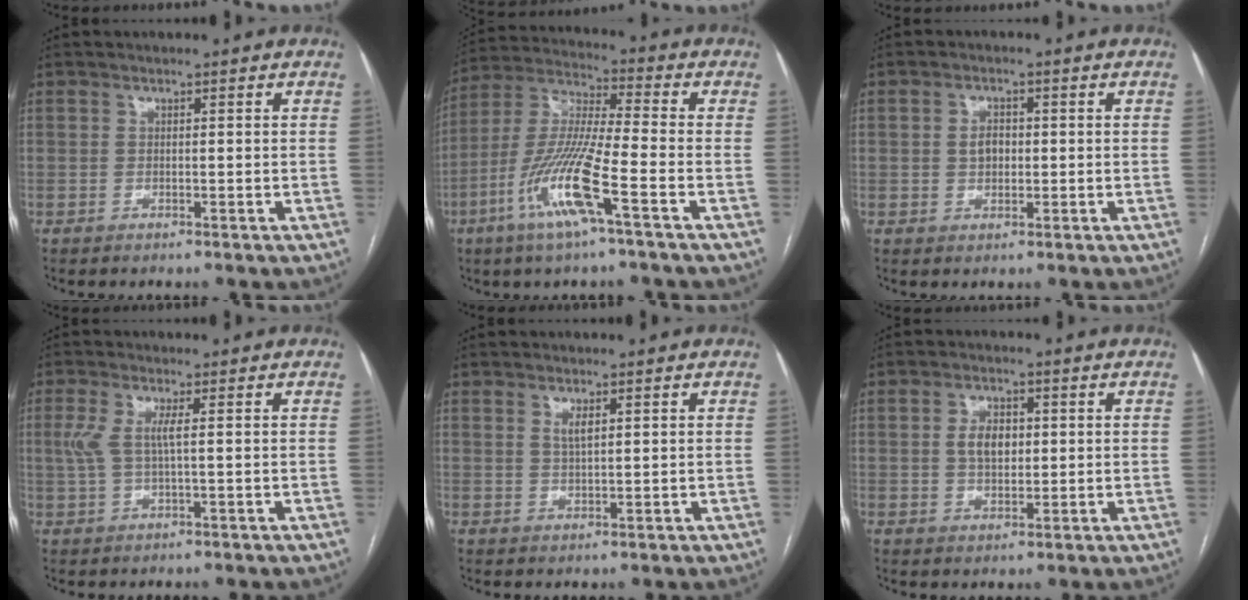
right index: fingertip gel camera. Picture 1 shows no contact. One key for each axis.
{"total": 13.8, "fx": -6.0, "fy": 0.5, "fz": 12.4, "tx": -0.262, "ty": -0.011, "tz": -0.120}
{"total": 2.7, "fx": 0.1, "fy": 1.9, "fz": 1.9, "tx": -0.032, "ty": 0.006, "tz": 0.003}
{"total": 3.9, "fx": 0.6, "fy": 0.6, "fz": 3.8, "tx": -0.099, "ty": 0.011, "tz": 0.014}
{"total": 2.0, "fx": 0.9, "fy": 0.4, "fz": 1.7, "tx": -0.038, "ty": -0.003, "tz": 0.020}
{"total": 4.3, "fx": 0.6, "fy": 2.6, "fz": 3.4, "tx": -0.063, "ty": 0.007, "tz": 0.014}